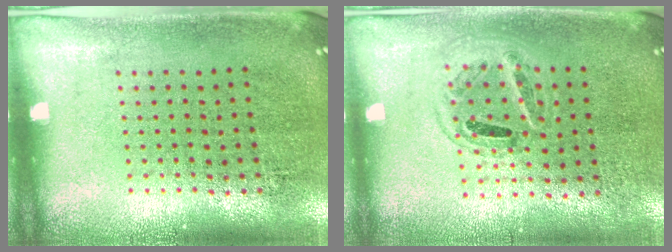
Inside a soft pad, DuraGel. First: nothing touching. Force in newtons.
{"total": 0.9, "press": 0.9, "slide": 0.3}